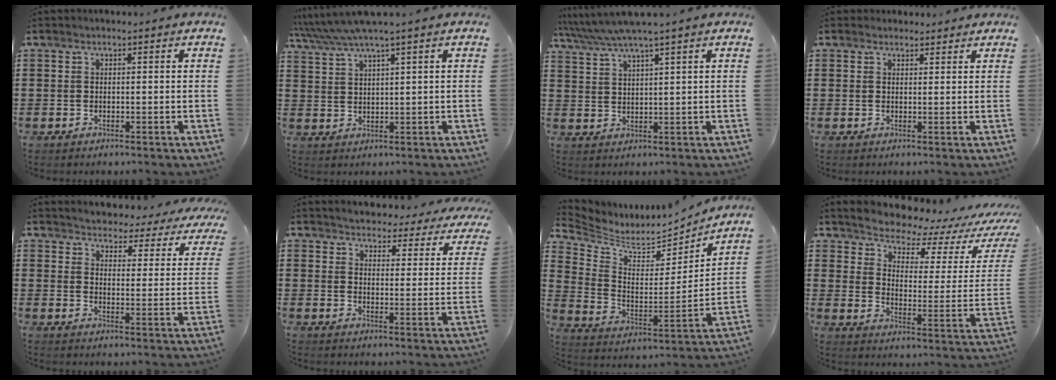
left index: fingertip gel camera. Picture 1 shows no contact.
{"total": 4.1, "force": [3.2, -0.3, 2.6], "torque": [-0.060, -0.008, 0.054]}
{"total": 4.6, "force": [3.8, -0.2, 2.6], "torque": [-0.061, -0.013, 0.065]}
{"total": 1.9, "force": [1.7, 0.7, 0.1], "torque": [-0.006, 0.005, 0.034]}
{"total": 2.9, "force": [2.9, 0.0, -0.3], "torque": [-0.019, -0.031, 0.043]}
{"total": 3.5, "force": [3.5, 0.1, -0.1], "torque": [-0.015, -0.037, 0.055]}
{"total": 5.4, "force": [4.8, 2.0, 1.4], "torque": [-0.061, -0.046, 0.079]}
{"total": 5.2, "force": [5.1, 0.7, 0.6], "torque": [-0.045, -0.049, 0.085]}